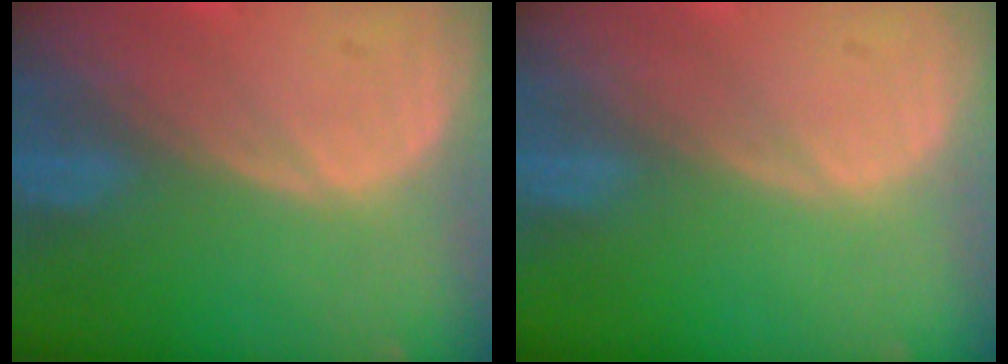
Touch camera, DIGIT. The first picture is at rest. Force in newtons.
{"total": 0.0}